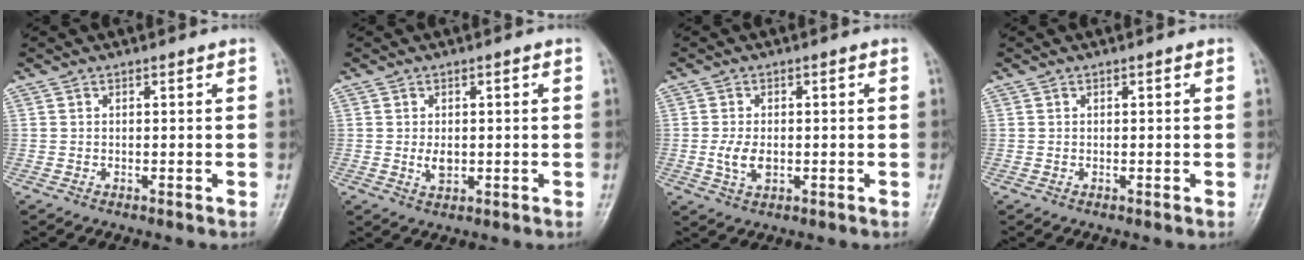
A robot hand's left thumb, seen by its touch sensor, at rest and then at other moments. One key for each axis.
{"total": 3.0, "fx": -0.1, "fy": 1.9, "fz": 2.4, "tx": -0.035, "ty": -0.002, "tz": 0.001}
{"total": 4.4, "fx": -0.6, "fy": 2.6, "fz": 3.4, "tx": -0.070, "ty": 0.001, "tz": -0.011}
{"total": 0.0}